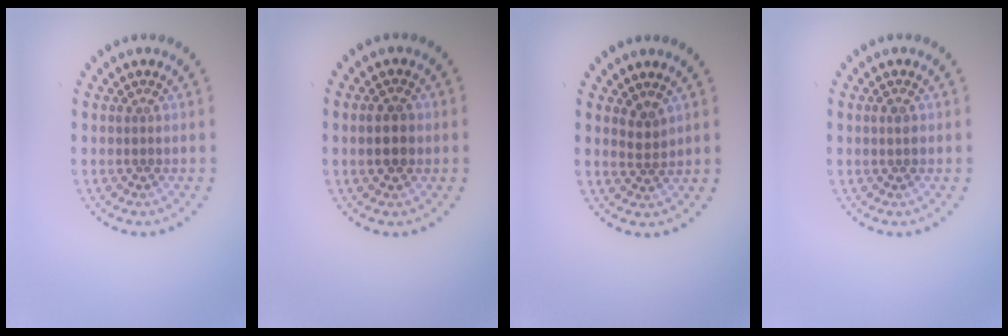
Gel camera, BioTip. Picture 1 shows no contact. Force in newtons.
{"total": 3.0, "press": 3.0, "slide": 0.2}
{"total": 1.5, "press": 1.2, "slide": 0.9}
{"total": 0.9, "press": 0.9, "slide": 0.1}